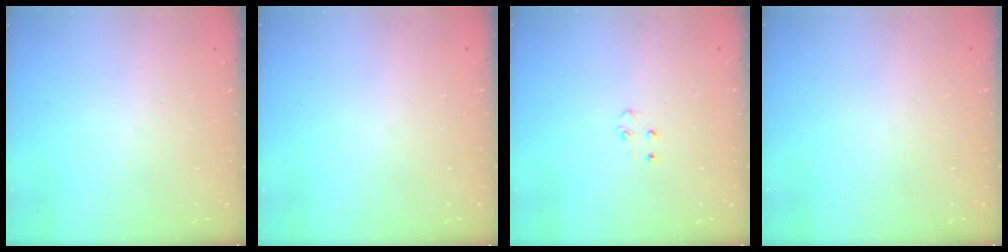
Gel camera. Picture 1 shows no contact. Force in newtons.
{"total": 0.0}
{"total": 3.6, "press": 3.6, "slide": 0.4}
{"total": 0.0}